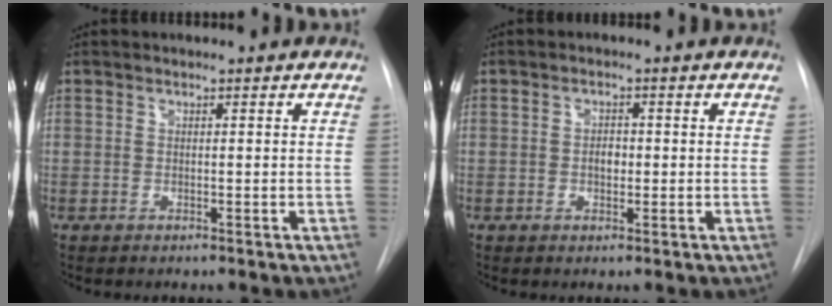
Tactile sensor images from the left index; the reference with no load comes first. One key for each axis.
{"total": 2.1, "fx": -1.0, "fy": 1.2, "fz": 1.4, "tx": -0.021, "ty": -0.003, "tz": -0.015}